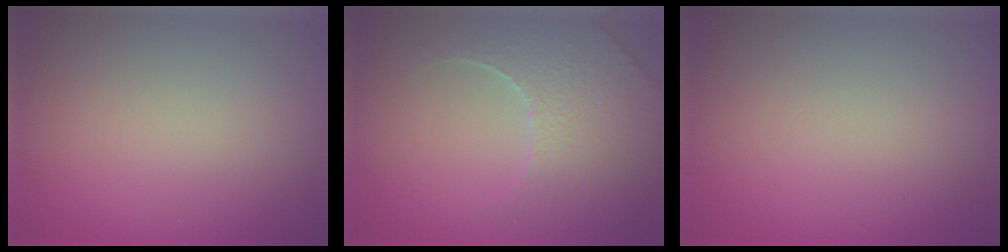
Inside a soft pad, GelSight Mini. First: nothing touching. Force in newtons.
{"total": 5.0, "press": 4.6, "slide": 1.9}
{"total": 0.0}